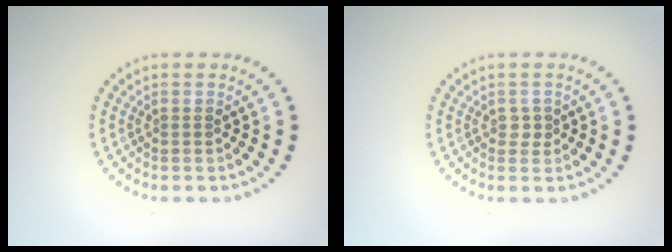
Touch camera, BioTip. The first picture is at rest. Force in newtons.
{"total": 0.9, "press": 0.8, "slide": 0.3}